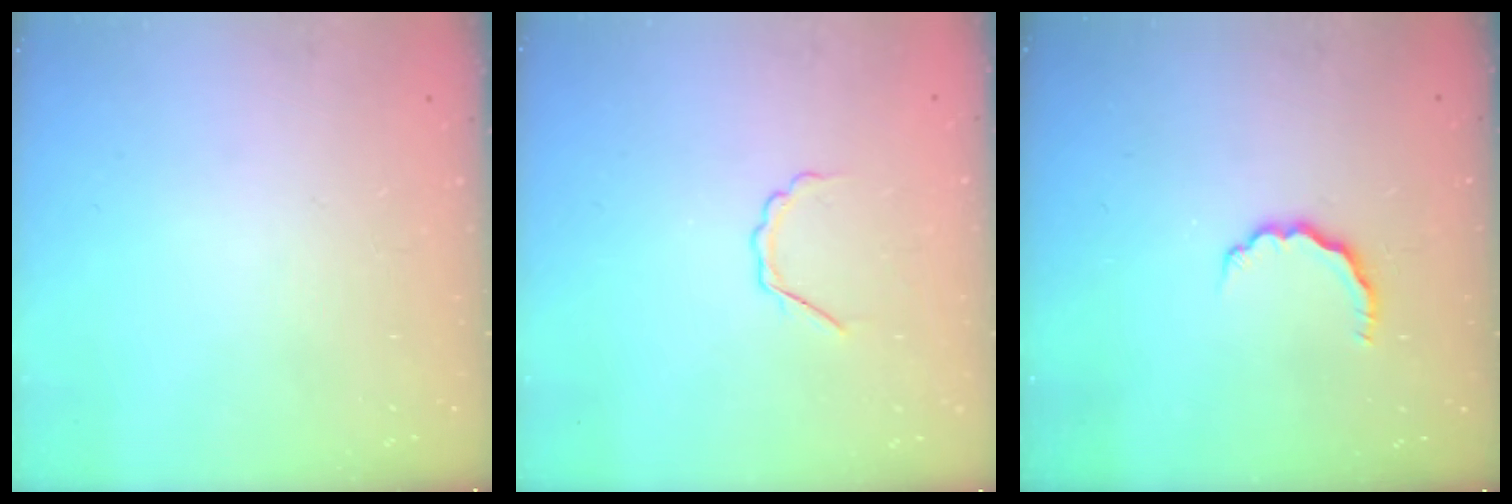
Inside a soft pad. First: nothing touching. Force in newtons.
{"total": 3.5, "press": 3.4, "slide": 0.7}
{"total": 4.9, "press": 4.8, "slide": 1.0}